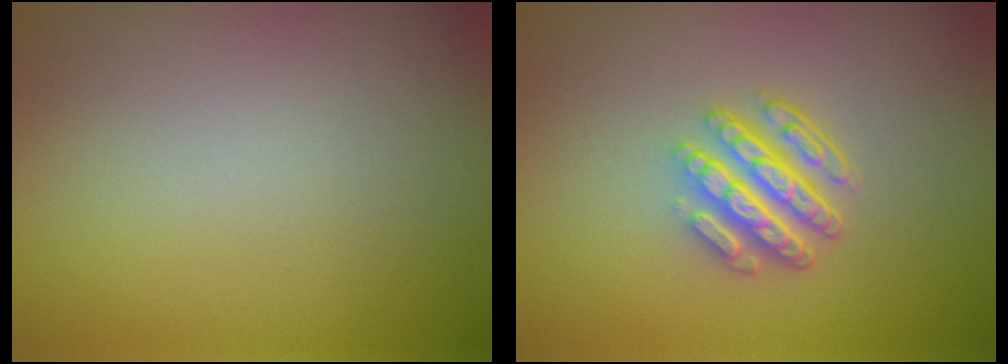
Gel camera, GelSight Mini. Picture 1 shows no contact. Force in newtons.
{"total": 4.8, "press": 3.6, "slide": 3.2}